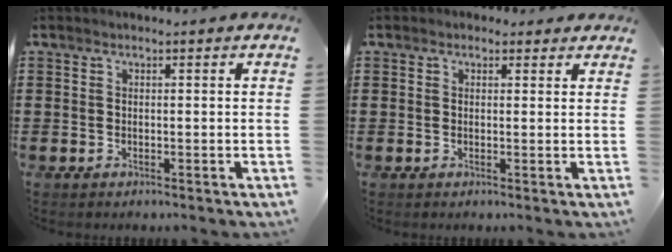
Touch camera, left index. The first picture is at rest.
{"total": 1.3, "force": [0.9, 0.9, 0.2], "torque": [-0.007, 0.008, 0.018]}